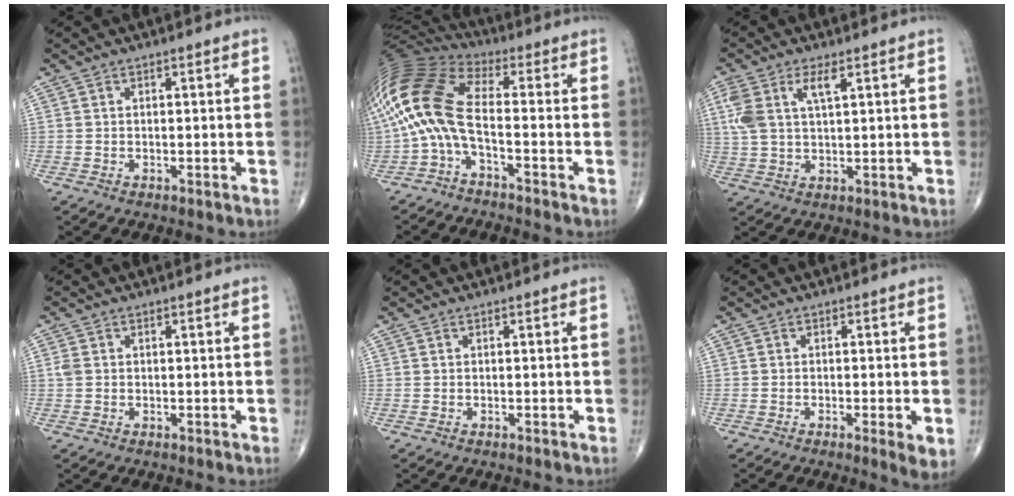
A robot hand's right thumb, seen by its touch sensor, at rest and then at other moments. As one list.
[{"total": 14.0, "force": [-3.1, 5.5, 12.5], "torque": [-0.275, 0.064, -0.071]}, {"total": 7.6, "force": [2.9, 3.1, 6.3], "torque": [-0.153, 0.007, 0.063]}, {"total": 1.3, "force": [0.2, 0.9, 0.8], "torque": [-0.026, 0.004, 0.004]}, {"total": 0.0}, {"total": 3.9, "force": [-1.1, 0.6, 3.7], "torque": [-0.056, -0.011, -0.018]}]